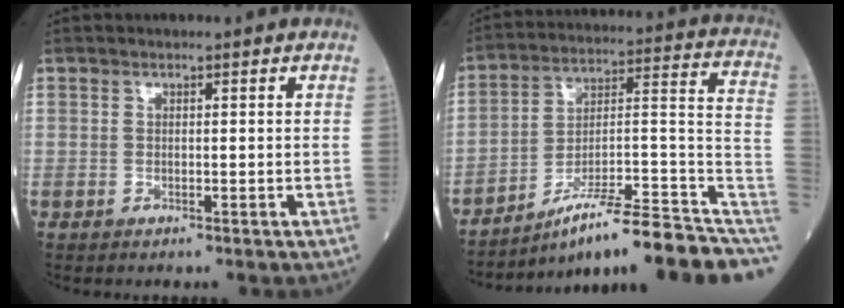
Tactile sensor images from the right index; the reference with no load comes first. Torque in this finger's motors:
{"motor_torque": [-0.46, -0.41, 0.10, 0.05]}